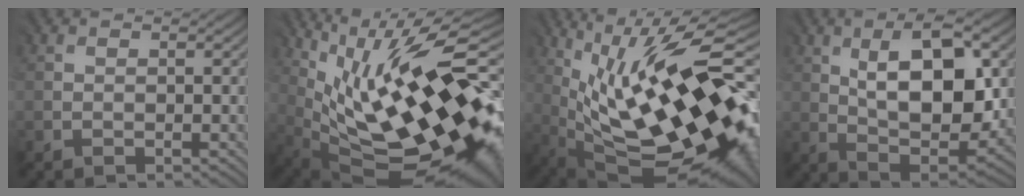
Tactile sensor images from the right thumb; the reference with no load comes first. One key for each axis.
{"total": 20.1, "fx": 3.5, "fy": 8.6, "fz": 17.9, "tx": -0.291, "ty": 0.004, "tz": 0.064}
{"total": 20.6, "fx": 1.8, "fy": 8.1, "fz": 18.9, "tx": -0.334, "ty": 0.007, "tz": 0.033}
{"total": 12.7, "fx": 3.0, "fy": 6.1, "fz": 10.8, "tx": -0.170, "ty": 0.003, "tz": 0.049}